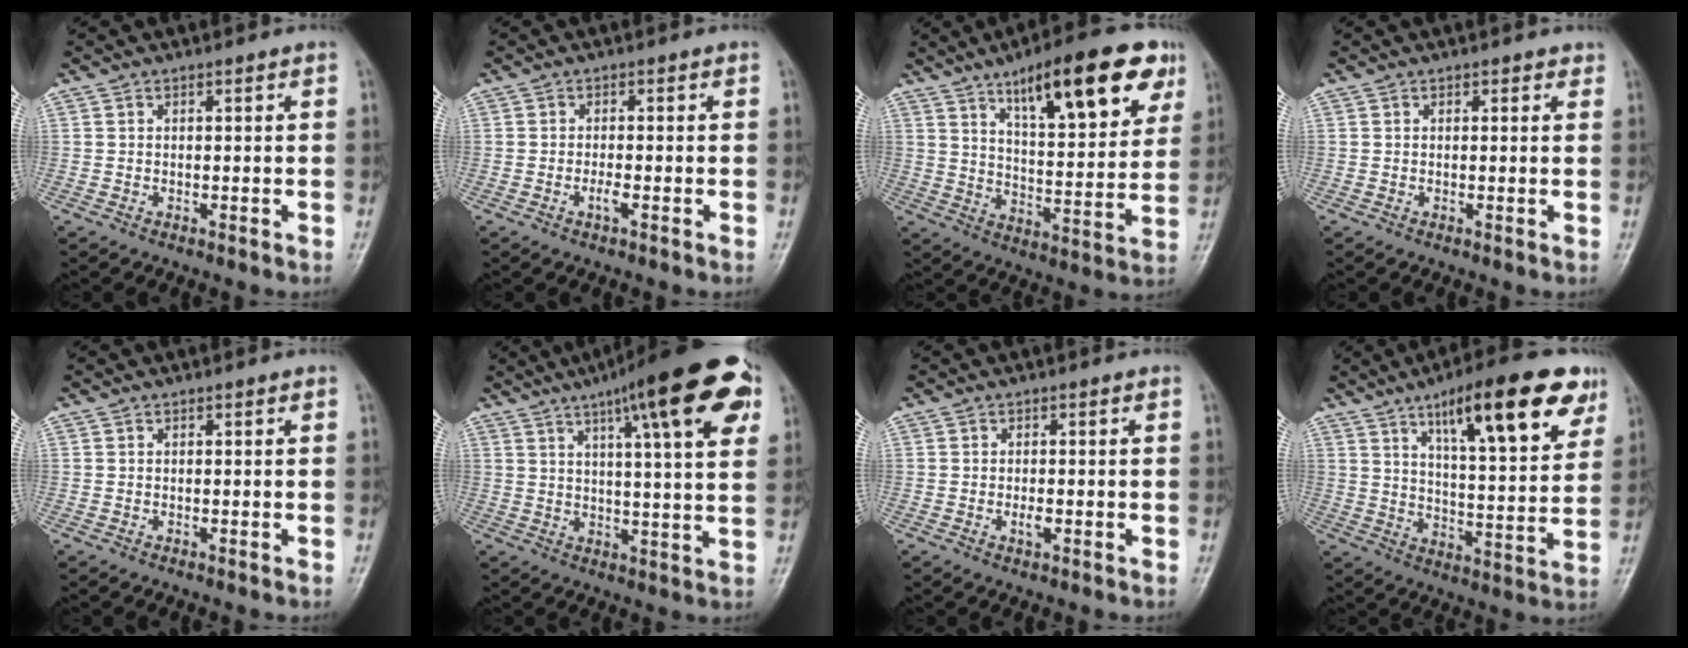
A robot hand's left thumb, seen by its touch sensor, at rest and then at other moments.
{"total": 1.7, "force": [-0.8, 0.5, 1.5], "torque": [-0.031, 0.002, -0.017]}
{"total": 20.5, "force": [11.2, 6.5, 16.0], "torque": [-0.195, -0.036, 0.169]}
{"total": 1.2, "force": [0.8, 0.7, 0.4], "torque": [0.006, -0.004, 0.005]}
{"total": 0.0}
{"total": 20.4, "force": [9.7, 4.4, 17.4], "torque": [-0.227, -0.005, 0.132]}
{"total": 1.8, "force": [-0.5, 0.9, 1.5], "torque": [-0.026, 0.000, -0.009]}
{"total": 20.4, "force": [11.1, 5.8, 16.1], "torque": [-0.200, -0.036, 0.166]}